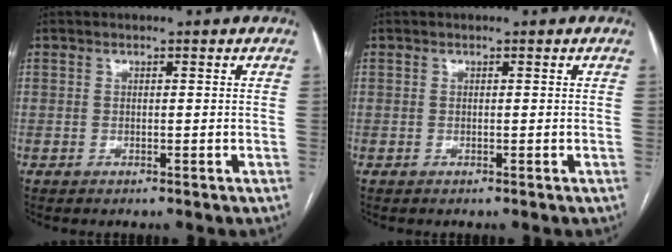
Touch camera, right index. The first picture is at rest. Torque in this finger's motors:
{"motor_torque": [0.00, 0.00, 0.00, 0.00]}